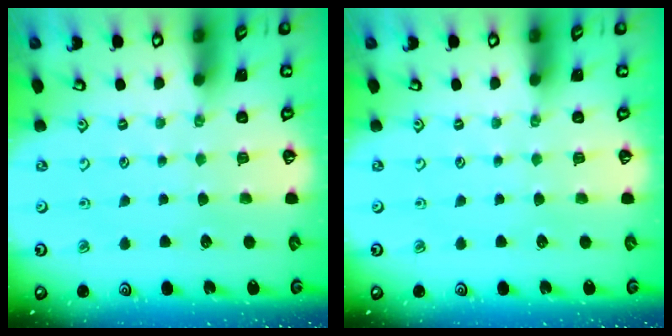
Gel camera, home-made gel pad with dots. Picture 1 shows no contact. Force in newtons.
{"total": 0.0}